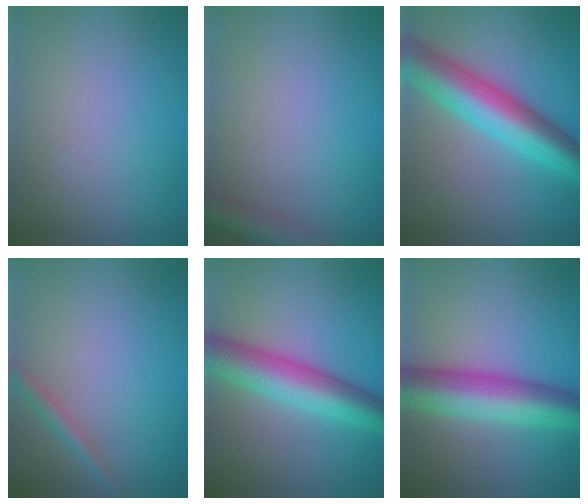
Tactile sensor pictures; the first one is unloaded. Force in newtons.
{"total": 3.3, "press": 3.3, "slide": 0.2}
{"total": 8.8, "press": 8.7, "slide": 0.3}
{"total": 1.6, "press": 1.6, "slide": 0.1}
{"total": 6.8, "press": 6.8, "slide": 0.2}
{"total": 7.8, "press": 7.8, "slide": 0.1}